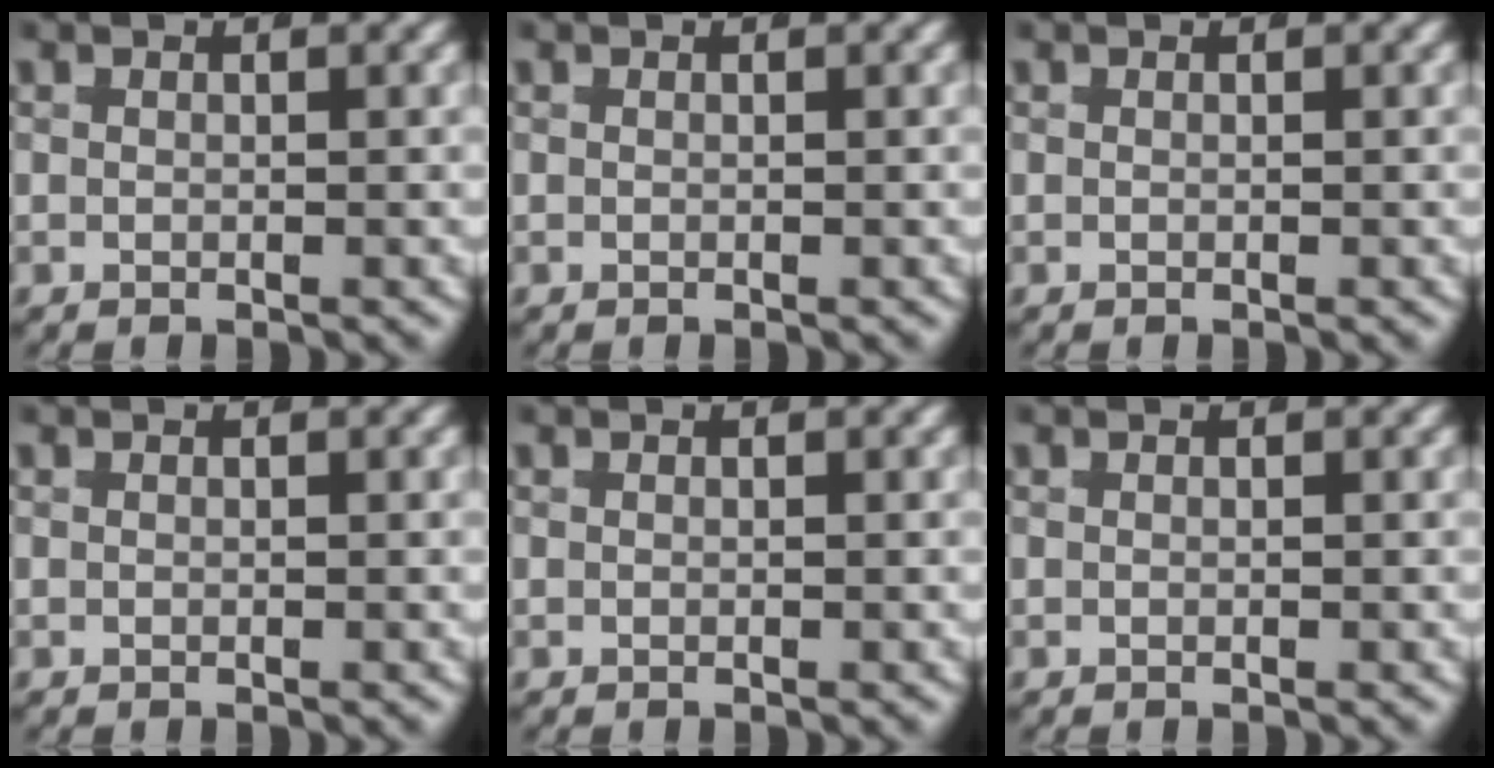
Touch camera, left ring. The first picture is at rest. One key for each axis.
{"total": 0.0}
{"total": 0.0}
{"total": 0.0}
{"total": 0.0}
{"total": 0.0}